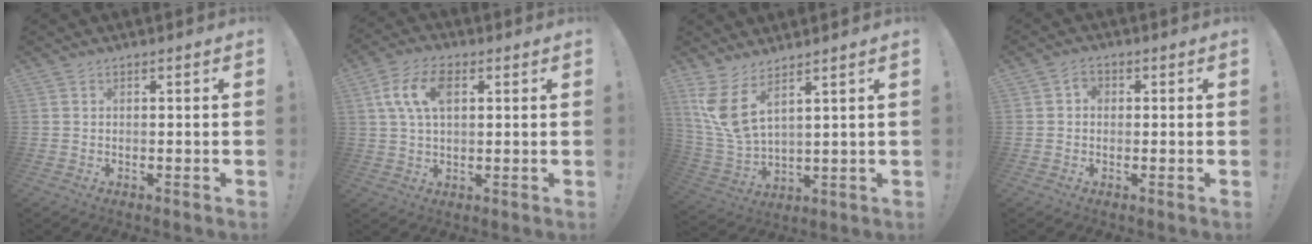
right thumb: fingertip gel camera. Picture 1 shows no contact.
{"total": 10.6, "force": [3.1, 6.1, 8.0], "torque": [-0.150, 0.007, 0.057]}
{"total": 9.2, "force": [5.7, 3.3, 6.5], "torque": [-0.146, -0.046, 0.110]}
{"total": 2.8, "force": [-0.1, 2.3, 1.6], "torque": [-0.018, 0.004, -0.003]}